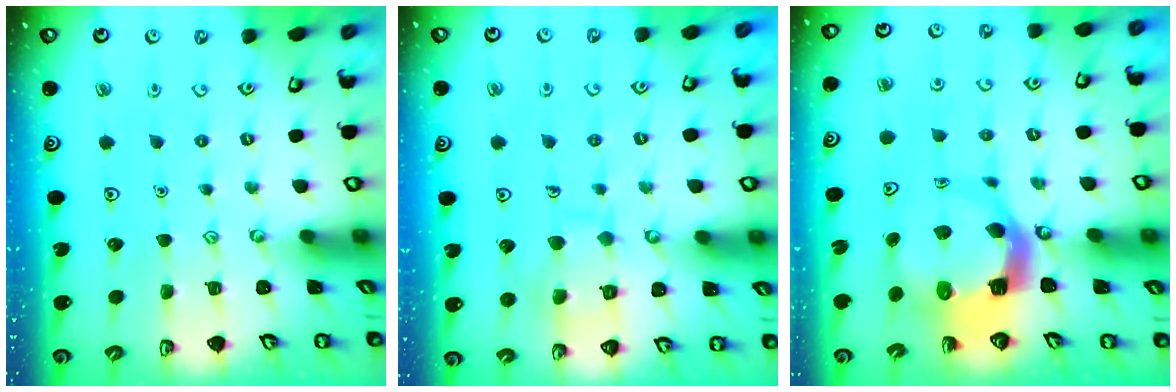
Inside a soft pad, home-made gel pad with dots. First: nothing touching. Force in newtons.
{"total": 9.4, "press": 9.4, "slide": 0.9}
{"total": 7.3, "press": 7.3, "slide": 0.9}